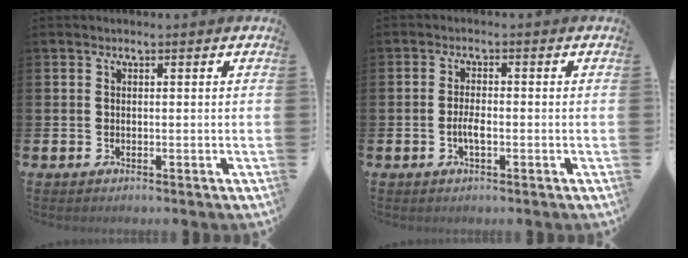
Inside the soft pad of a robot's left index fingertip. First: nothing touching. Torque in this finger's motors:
{"motor_torque": [0.69, 0.38, 0.10, 0.06]}